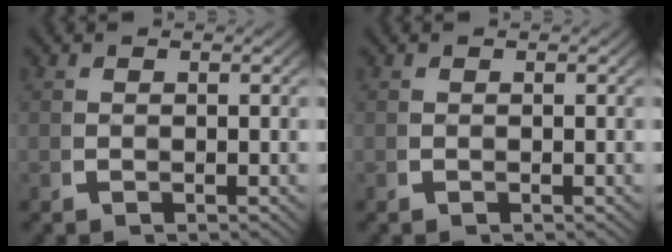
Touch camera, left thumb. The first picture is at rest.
{"total": 0.0}